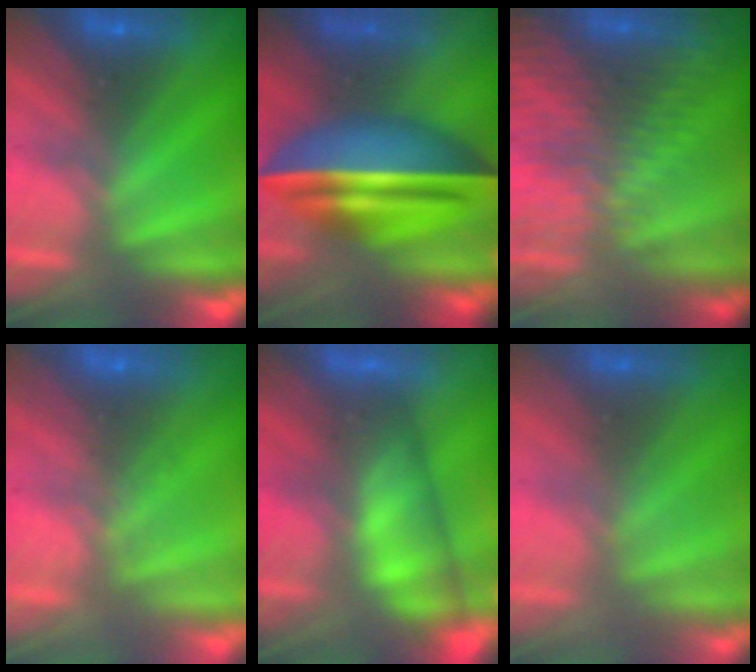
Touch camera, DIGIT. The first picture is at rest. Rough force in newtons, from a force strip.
{"total": 7.1}
{"total": 6.9}
{"total": 9.1}
{"total": 4.5}
{"total": 2.7}